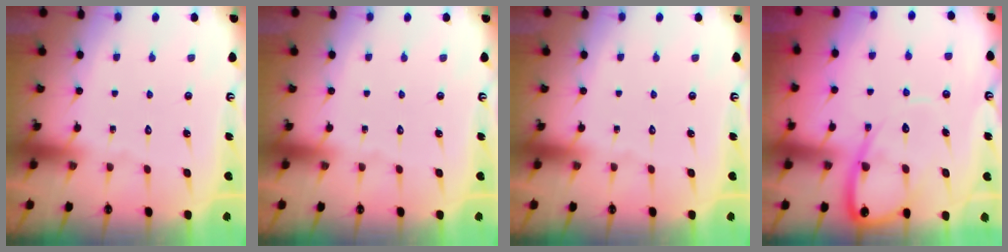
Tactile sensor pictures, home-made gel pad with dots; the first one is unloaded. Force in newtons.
{"total": 0.0}
{"total": 0.0}
{"total": 8.8, "press": 8.7, "slide": 0.8}